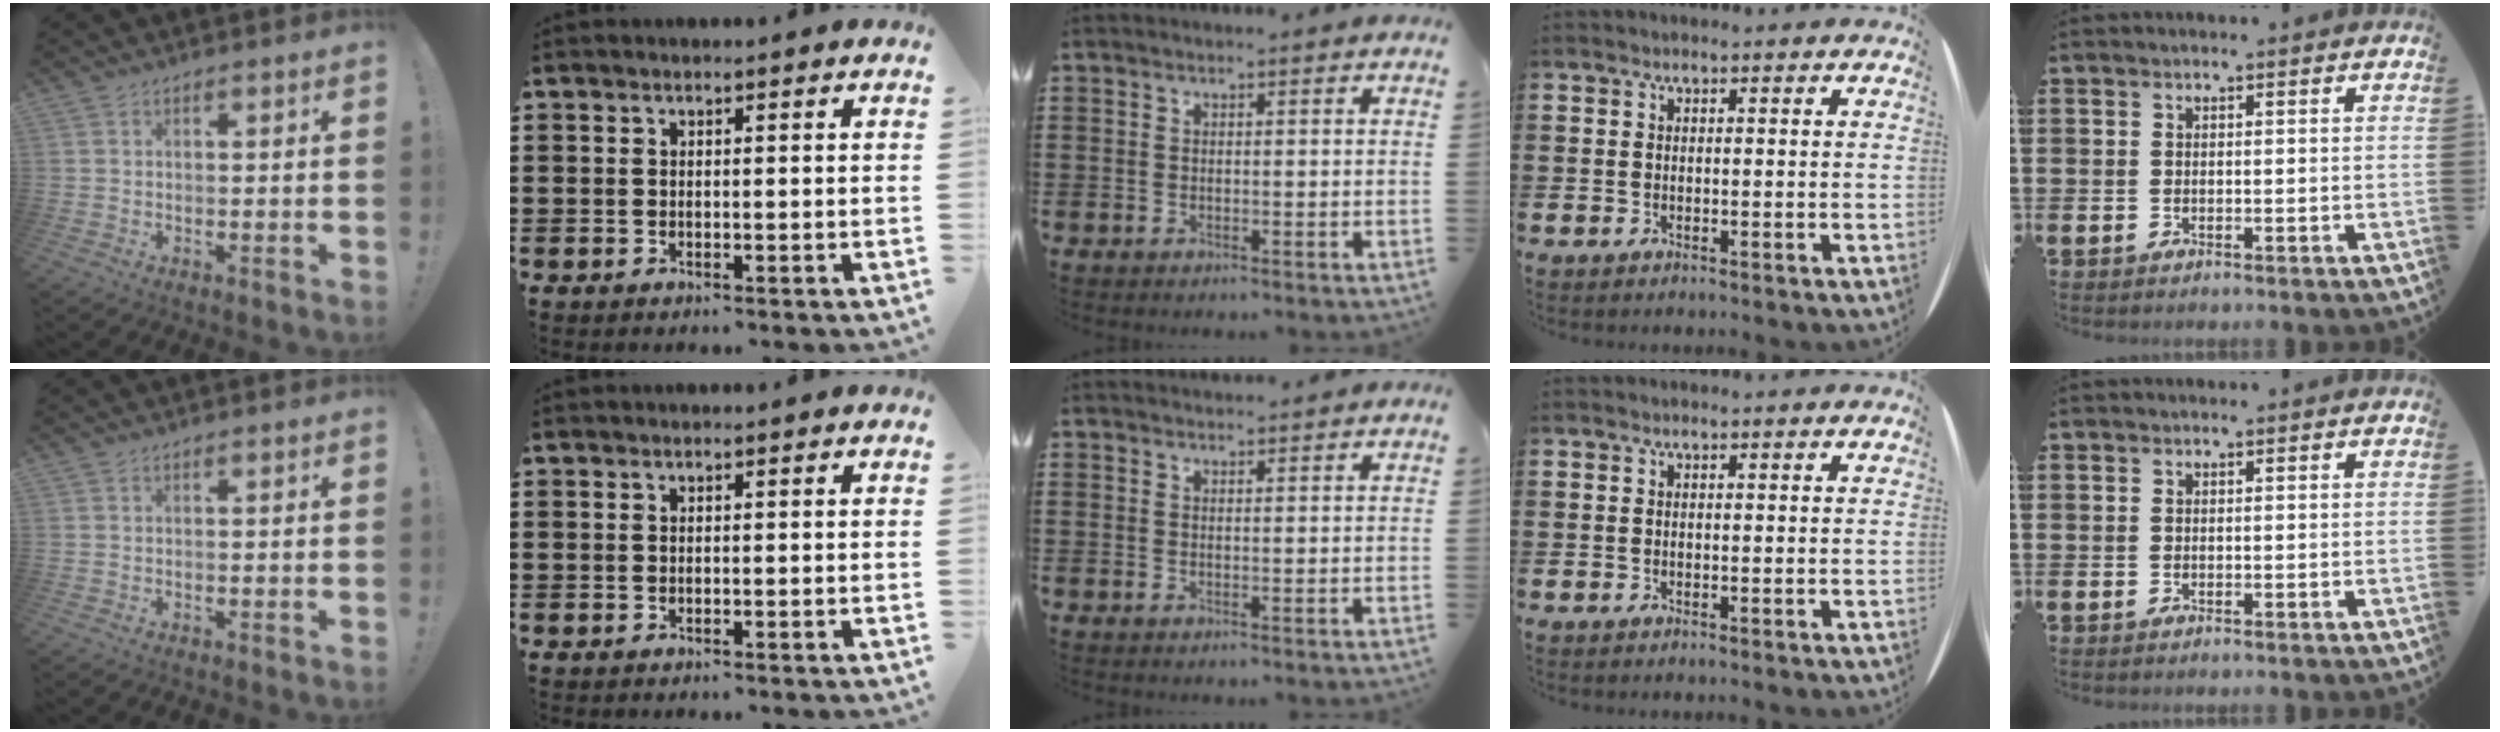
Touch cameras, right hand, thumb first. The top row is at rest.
{"middle": {"total": 1.0, "force": [1.0, 0.0, -0.1], "torque": [-0.001, -0.004, 0.019]}}